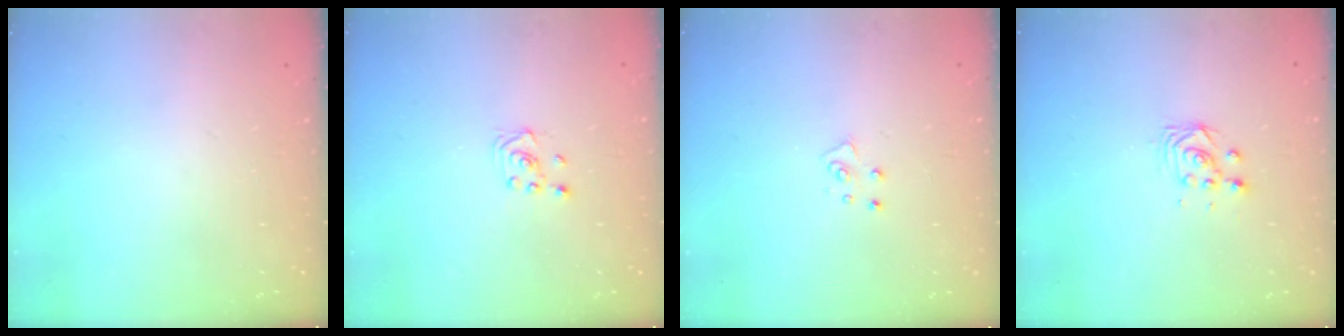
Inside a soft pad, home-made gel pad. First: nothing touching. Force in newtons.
{"total": 1.9, "press": 1.8, "slide": 0.6}
{"total": 4.0, "press": 4.0, "slide": 0.3}
{"total": 2.9, "press": 2.9, "slide": 0.4}